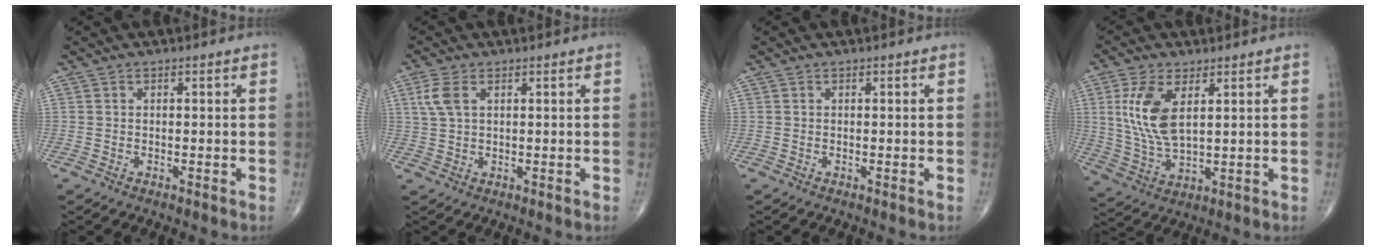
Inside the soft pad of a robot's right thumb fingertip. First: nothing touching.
{"total": 4.1, "force": [1.6, 2.1, 3.2], "torque": [-0.083, 0.009, 0.034]}
{"total": 0.0}
{"total": 10.9, "force": [3.3, 5.1, 9.0], "torque": [-0.191, -0.012, 0.073]}